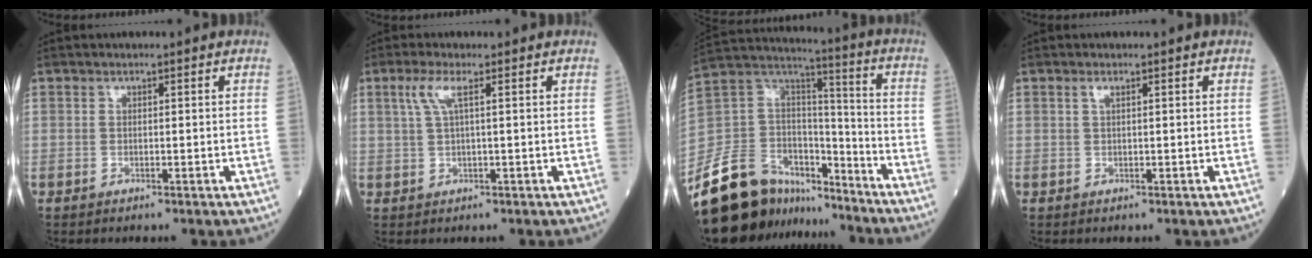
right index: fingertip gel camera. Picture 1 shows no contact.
{"total": 3.2, "force": [1.2, 0.1, 2.9], "torque": [-0.073, 0.012, 0.029]}
{"total": 21.1, "force": [-17.6, 9.2, 7.2], "torque": [-0.165, 0.044, -0.305]}
{"total": 0.8, "force": [0.4, 0.0, 0.7], "torque": [-0.021, 0.003, 0.008]}